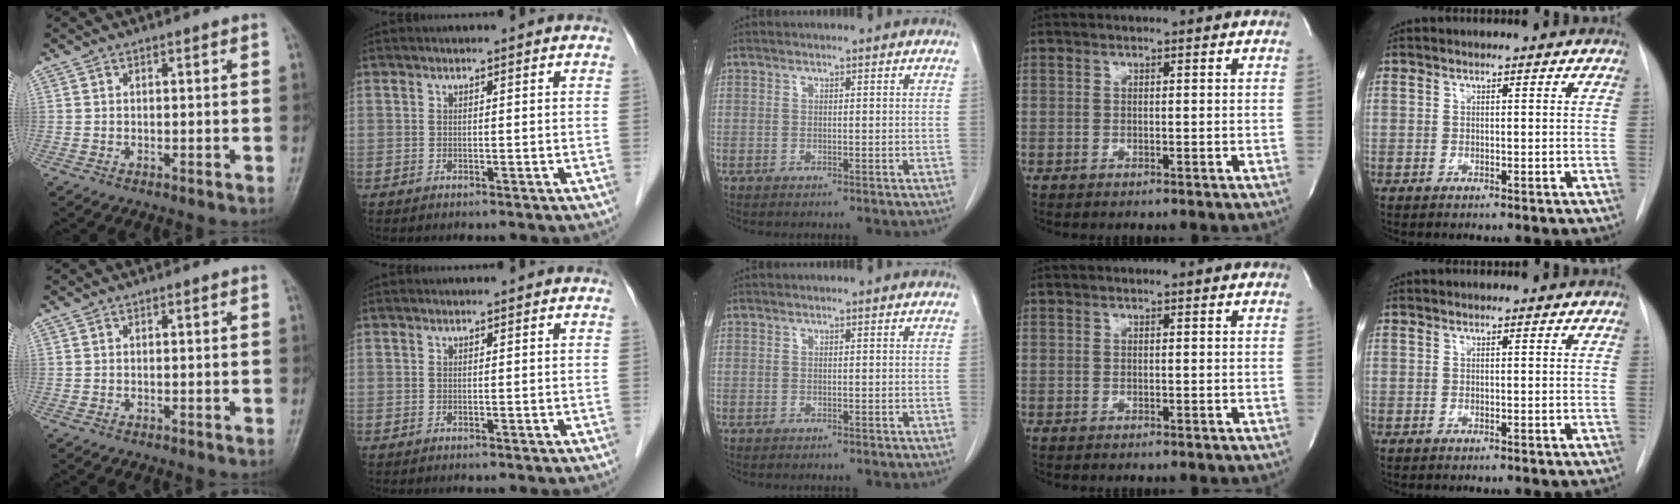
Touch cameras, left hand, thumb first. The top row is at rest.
{}